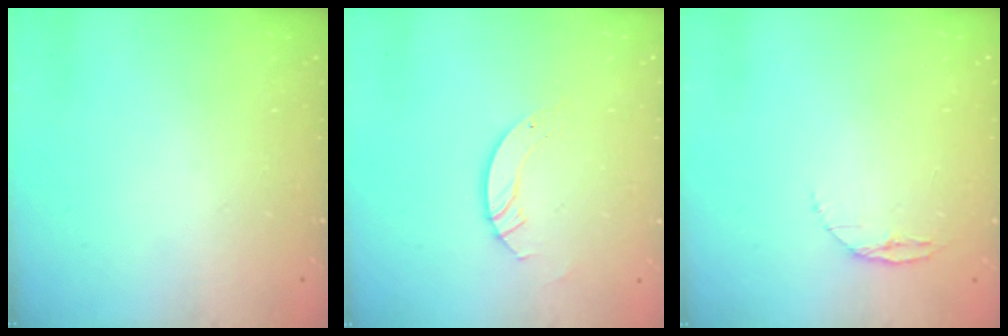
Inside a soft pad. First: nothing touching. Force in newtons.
{"total": 3.8, "press": 3.7, "slide": 0.4}
{"total": 3.4, "press": 3.4, "slide": 0.4}